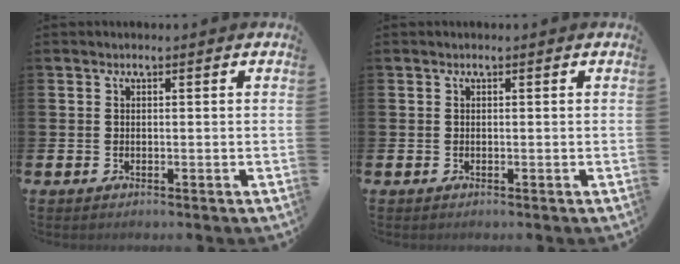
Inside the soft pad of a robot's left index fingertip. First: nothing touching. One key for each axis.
{"total": 0.0}